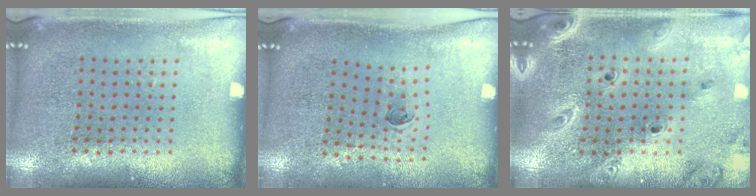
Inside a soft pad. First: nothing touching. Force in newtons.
{"total": 0.5, "press": 0.3, "slide": 0.4}
{"total": 2.7, "press": 2.3, "slide": 1.4}